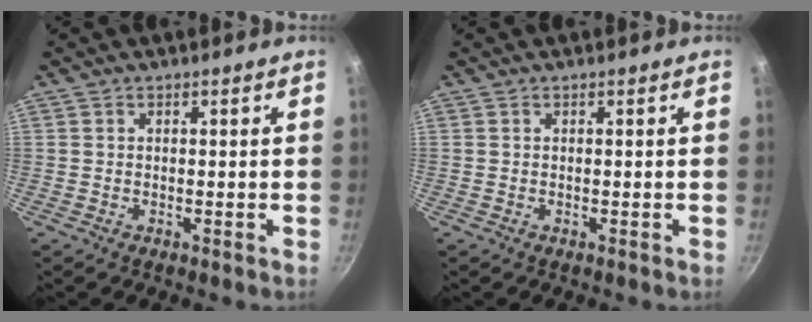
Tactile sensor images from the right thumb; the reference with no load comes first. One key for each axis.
{"total": 0.0}